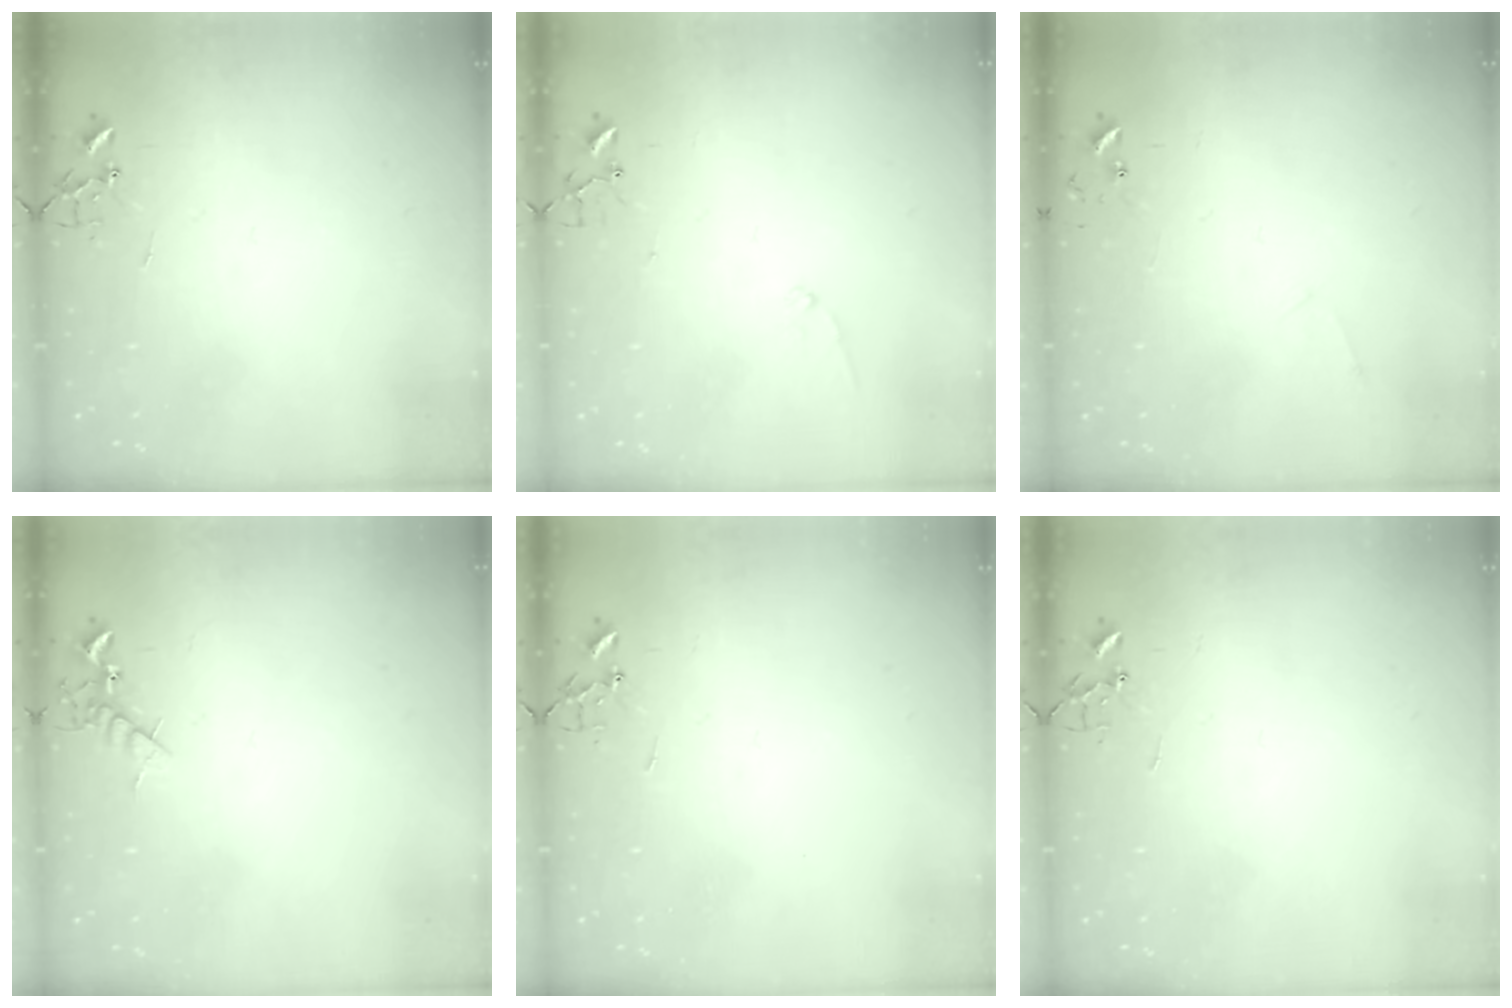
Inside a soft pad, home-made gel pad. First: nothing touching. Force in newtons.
{"total": 6.8, "press": 6.8, "slide": 0.7}
{"total": 4.8, "press": 4.8, "slide": 0.5}
{"total": 5.3, "press": 5.2, "slide": 1.0}
{"total": 0.0}
{"total": 0.0}